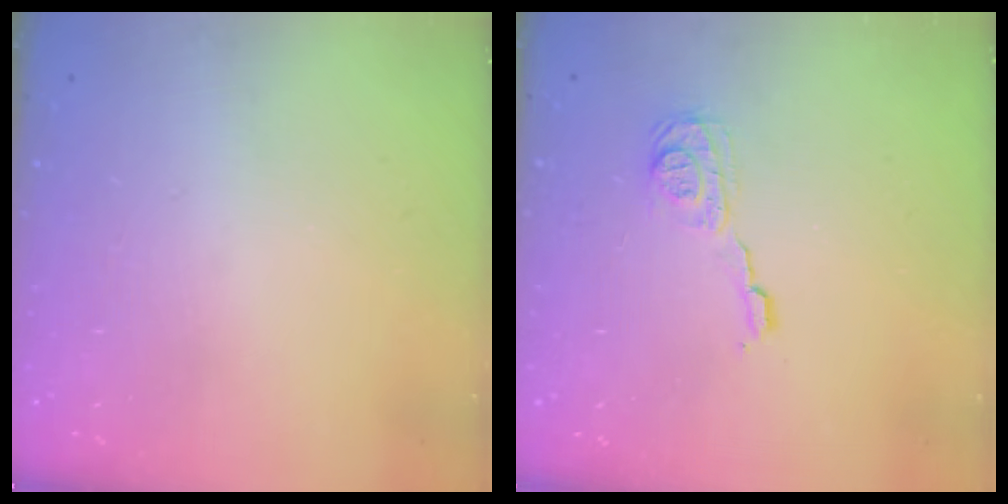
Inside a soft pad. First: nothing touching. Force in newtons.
{"total": 8.4, "press": 8.4, "slide": 0.3}